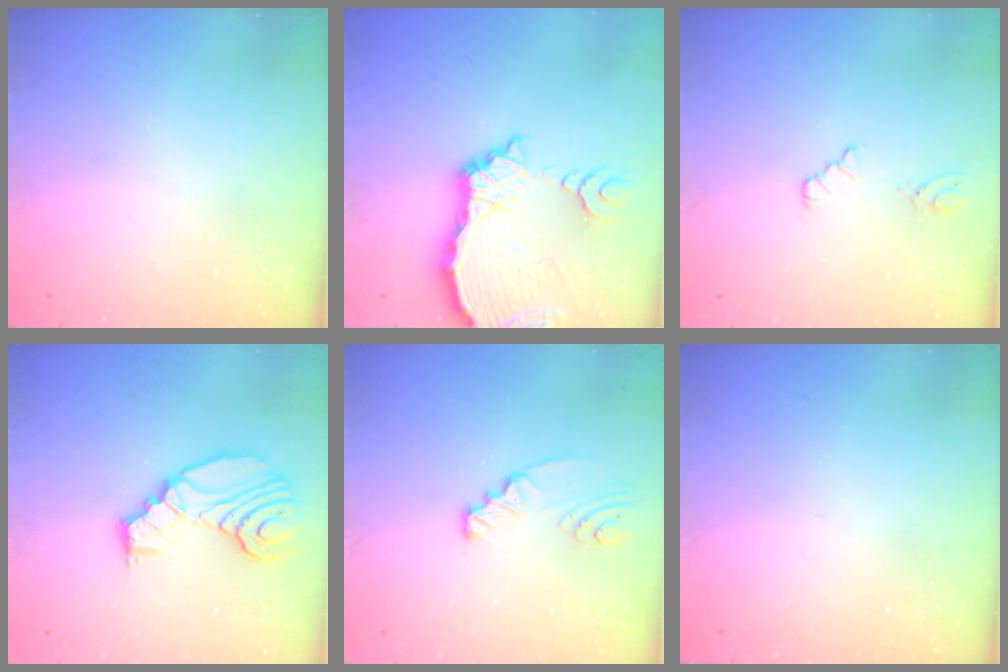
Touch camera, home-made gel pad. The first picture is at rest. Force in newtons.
{"total": 10.7, "press": 10.6, "slide": 1.3}
{"total": 3.9, "press": 3.8, "slide": 0.5}
{"total": 14.4, "press": 13.7, "slide": 4.6}
{"total": 2.4, "press": 2.4, "slide": 0.2}
{"total": 0.0}